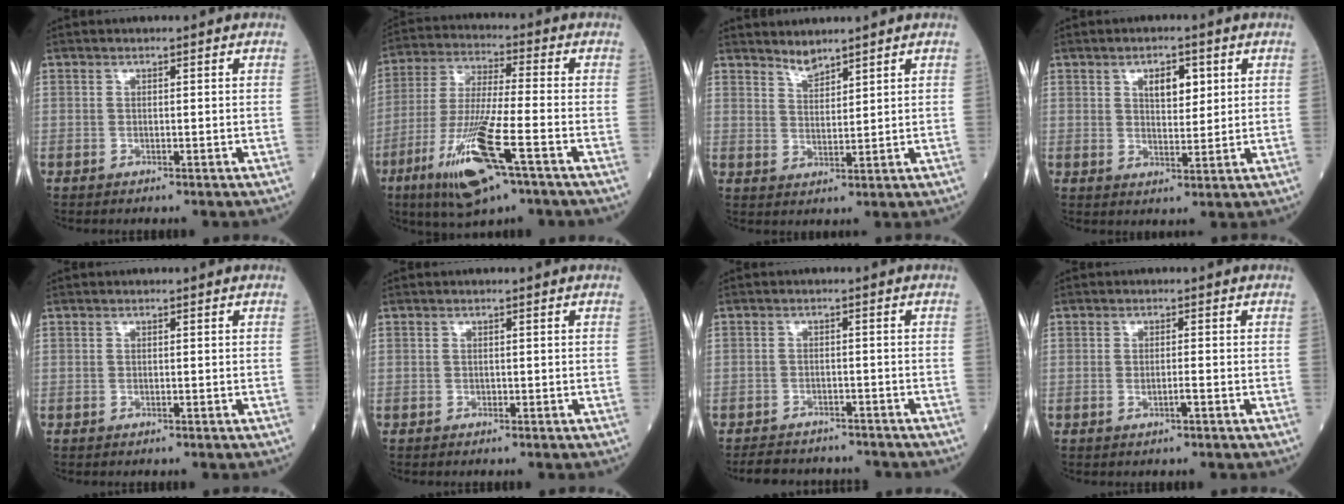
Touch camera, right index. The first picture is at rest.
{"total": 15.4, "force": [-7.2, 1.6, 13.5], "torque": [-0.277, -0.028, -0.130]}
{"total": 2.7, "force": [2.6, 0.3, 0.6], "torque": [-0.010, -0.003, 0.051]}
{"total": 4.6, "force": [1.9, 2.1, 3.6], "torque": [-0.056, 0.002, 0.031]}
{"total": 0.0}
{"total": 0.0}
{"total": 7.4, "force": [-6.8, 2.7, 1.3], "torque": [-0.019, 0.002, -0.090]}
{"total": 1.5, "force": [-0.5, 0.0, 1.4], "torque": [-0.028, -0.003, -0.010]}